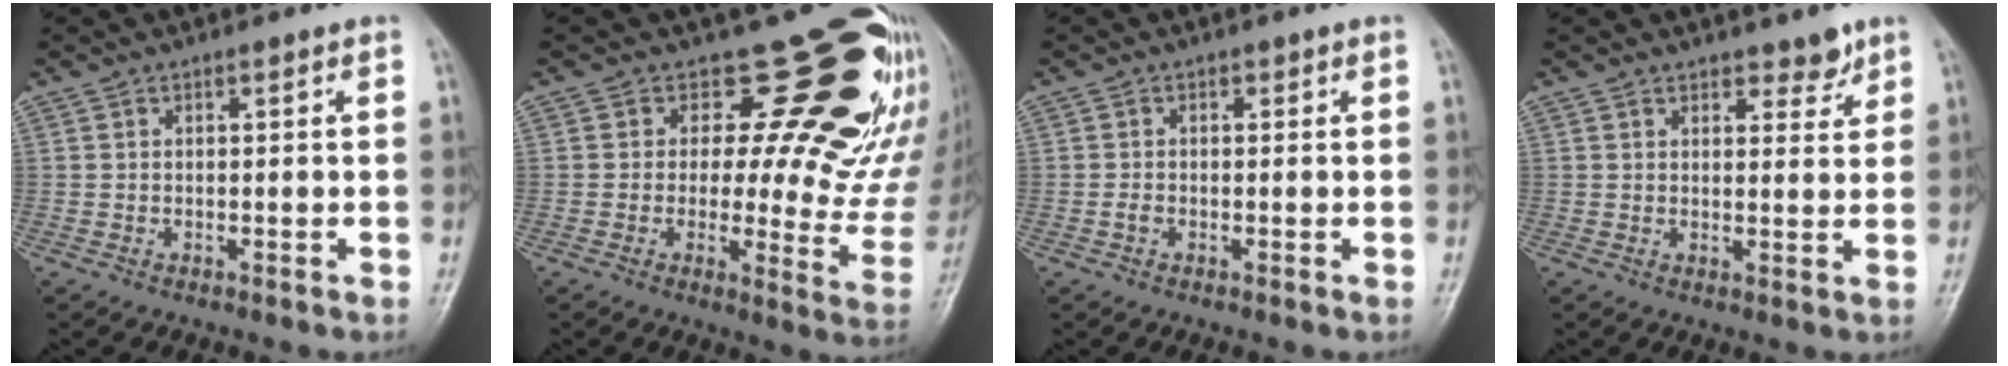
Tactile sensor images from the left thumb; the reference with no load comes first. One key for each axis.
{"total": 19.3, "fx": 12.8, "fy": 9.2, "fz": 11.0, "tx": -0.086, "ty": -0.086, "tz": 0.140}
{"total": 1.1, "fx": -0.4, "fy": 0.8, "fz": 0.6, "tx": -0.008, "ty": 0.001, "tz": -0.008}
{"total": 3.4, "fx": 2.6, "fy": 1.5, "fz": 1.5, "tx": -0.002, "ty": -0.018, "tz": 0.037}